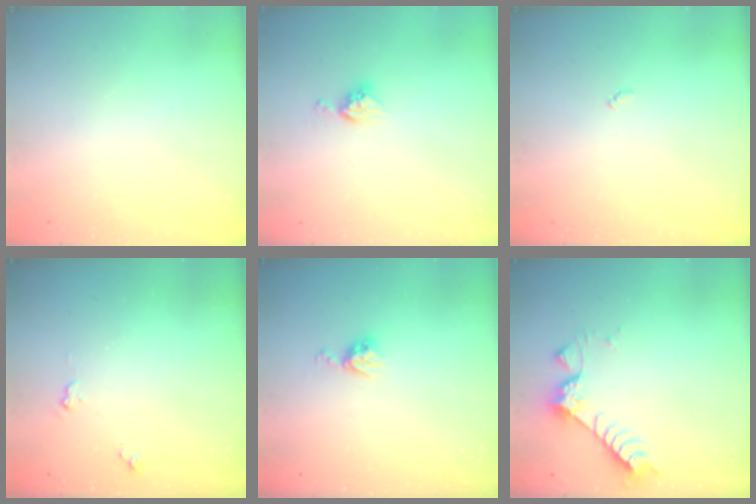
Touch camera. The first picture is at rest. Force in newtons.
{"total": 6.5, "press": 6.5, "slide": 0.4}
{"total": 3.1, "press": 3.1, "slide": 0.4}
{"total": 4.7, "press": 4.7, "slide": 0.5}
{"total": 5.6, "press": 5.6, "slide": 0.5}
{"total": 7.0, "press": 7.0, "slide": 0.5}